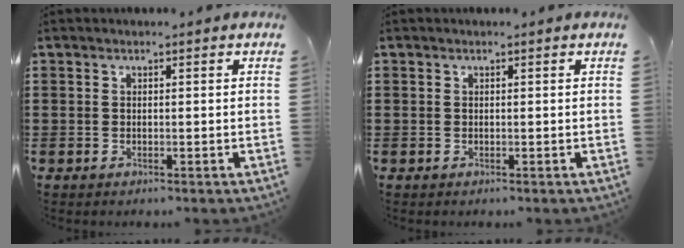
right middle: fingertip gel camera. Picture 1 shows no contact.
{"total": 0.0}